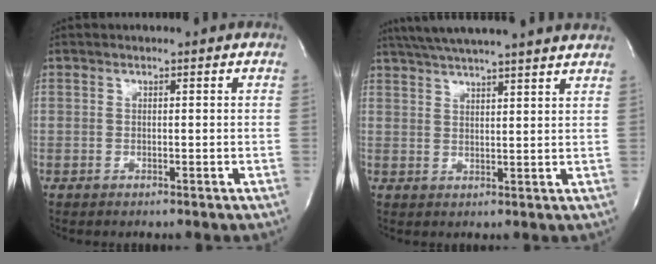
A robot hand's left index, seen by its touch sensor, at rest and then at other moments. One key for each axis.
{"total": 18.0, "fx": 15.9, "fy": 0.2, "fz": 8.5, "tx": -0.149, "ty": 0.026, "tz": 0.215}